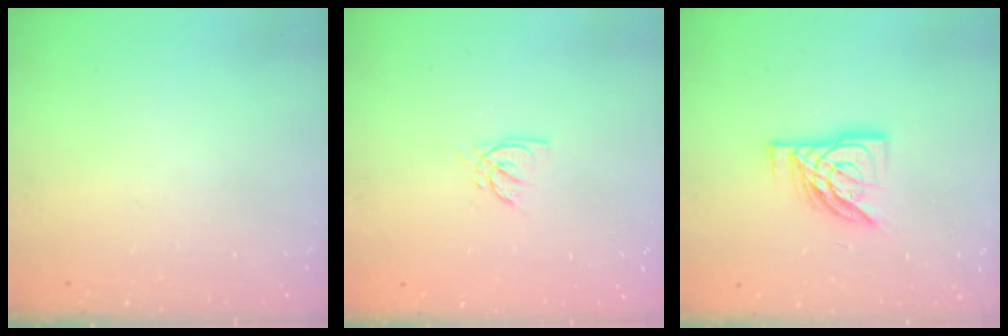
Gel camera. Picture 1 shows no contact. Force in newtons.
{"total": 2.6, "press": 2.6, "slide": 0.2}
{"total": 13.3, "press": 13.2, "slide": 1.2}